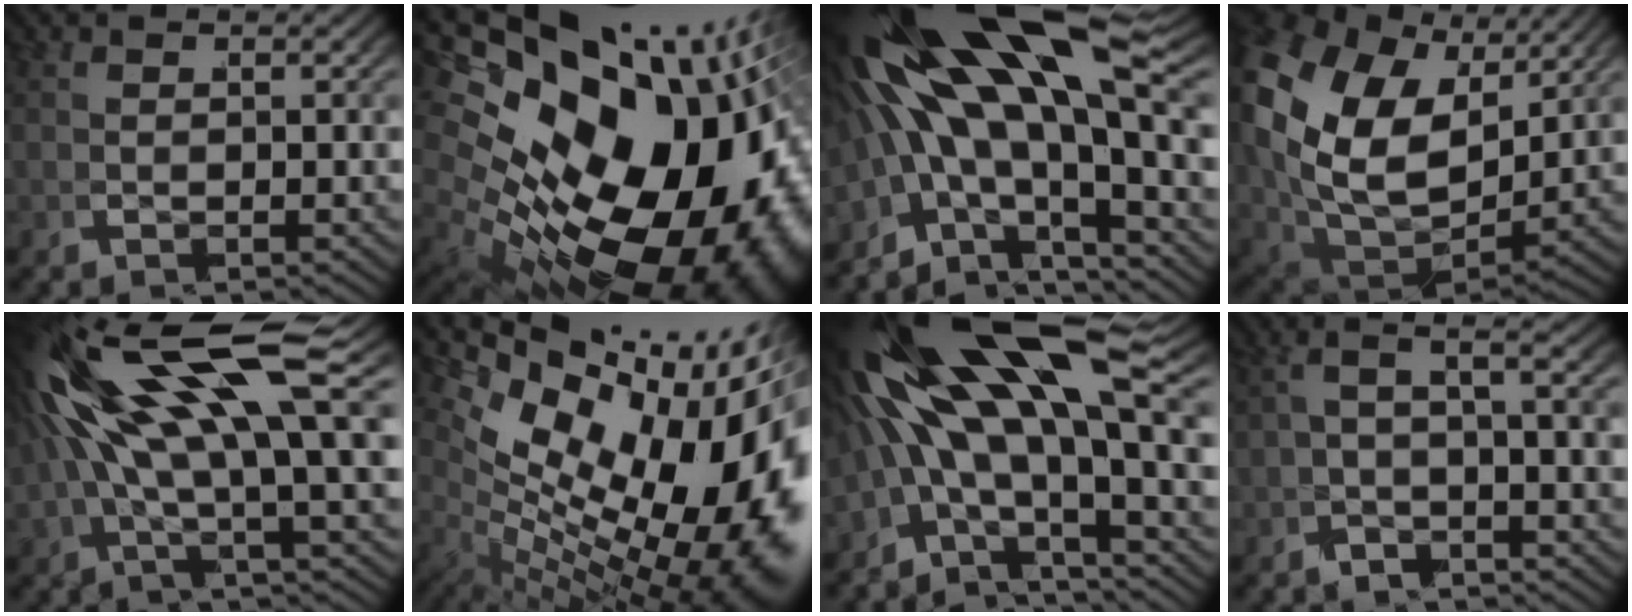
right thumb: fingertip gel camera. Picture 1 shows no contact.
{"total": 24.1, "force": [-1.9, 16.2, 17.7], "torque": [-0.289, -0.053, -0.008]}
{"total": 13.8, "force": [-0.6, 8.0, 11.2], "torque": [-0.218, -0.019, -0.004]}
{"total": 14.3, "force": [0.9, 10.8, 9.3], "torque": [-0.240, -0.056, 0.036]}
{"total": 9.5, "force": [0.4, 3.9, 8.7], "torque": [-0.183, -0.002, 0.013]}
{"total": 23.0, "force": [-1.4, 15.6, 16.9], "torque": [-0.277, -0.058, 0.002]}
{"total": 12.1, "force": [-0.4, 6.7, 10.0], "torque": [-0.189, -0.014, -0.005]}
{"total": 2.3, "force": [-0.8, 0.5, 2.1], "torque": [-0.032, 0.012, -0.018]}